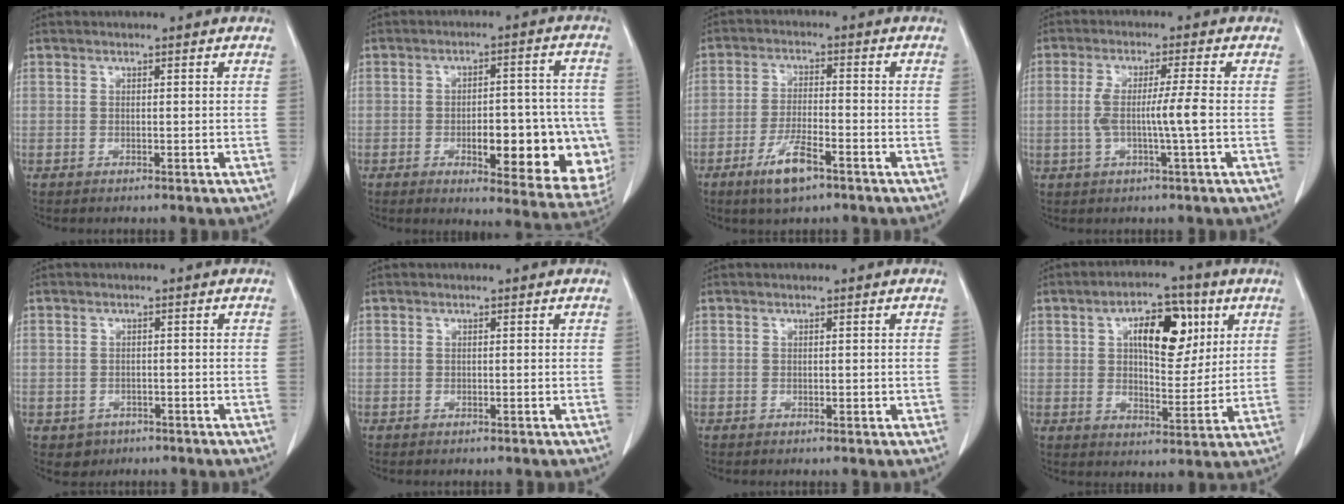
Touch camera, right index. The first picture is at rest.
{"total": 16.5, "force": [-4.5, 5.7, 14.8], "torque": [-0.124, 0.026, -0.037]}
{"total": 6.7, "force": [-4.1, 1.4, 5.1], "torque": [-0.102, -0.008, -0.072]}
{"total": 5.8, "force": [-0.8, -0.6, 5.7], "torque": [-0.111, 0.004, -0.012]}
{"total": 2.8, "force": [-1.3, 2.4, 0.3], "torque": [0.001, 0.010, -0.012]}
{"total": 0.0}
{"total": 0.8, "force": [0.0, 0.5, 0.6], "torque": [-0.005, 0.001, 0.001]}
{"total": 11.3, "force": [4.1, 5.1, 9.2], "torque": [-0.142, 0.019, 0.067]}